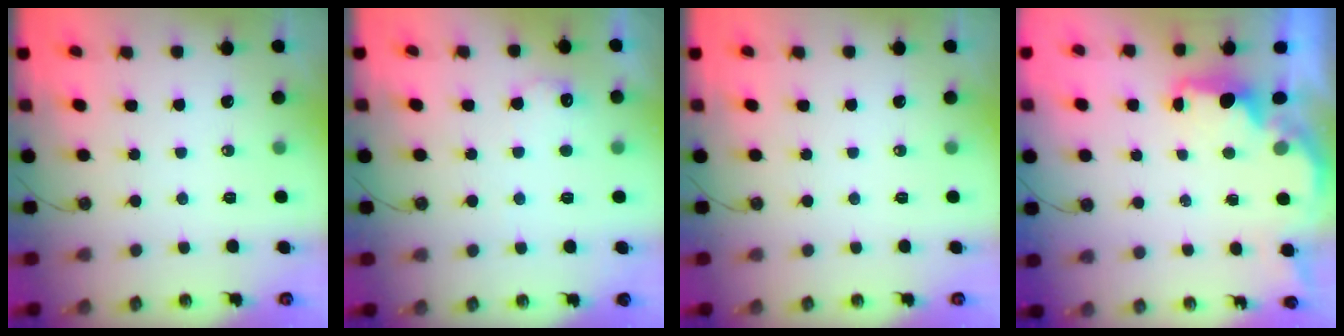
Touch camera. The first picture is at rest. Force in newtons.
{"total": 6.1, "press": 6.1, "slide": 0.5}
{"total": 0.0}
{"total": 1.6, "press": 1.5, "slide": 0.6}